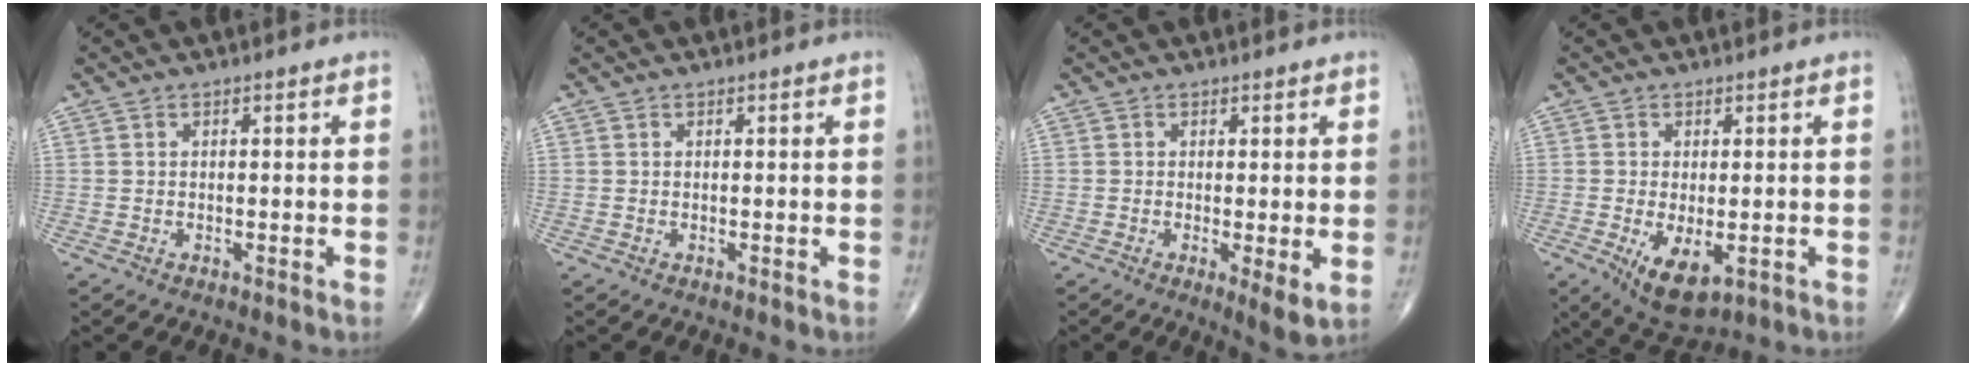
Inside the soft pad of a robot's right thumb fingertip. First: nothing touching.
{"total": 0.0}
{"total": 4.0, "force": [-0.5, 0.9, 3.9], "torque": [-0.066, -0.016, -0.011]}
{"total": 7.6, "force": [-2.1, 3.6, 6.3], "torque": [-0.102, -0.017, -0.022]}